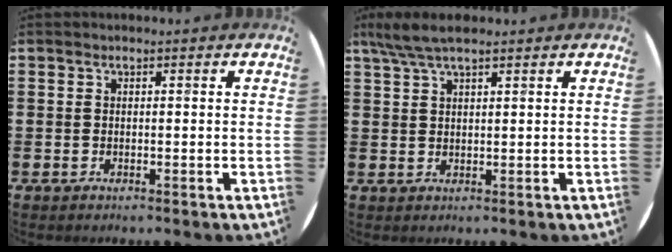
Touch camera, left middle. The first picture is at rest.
{"total": 4.0, "force": [3.0, 0.7, 2.6], "torque": [-0.057, 0.003, 0.055]}